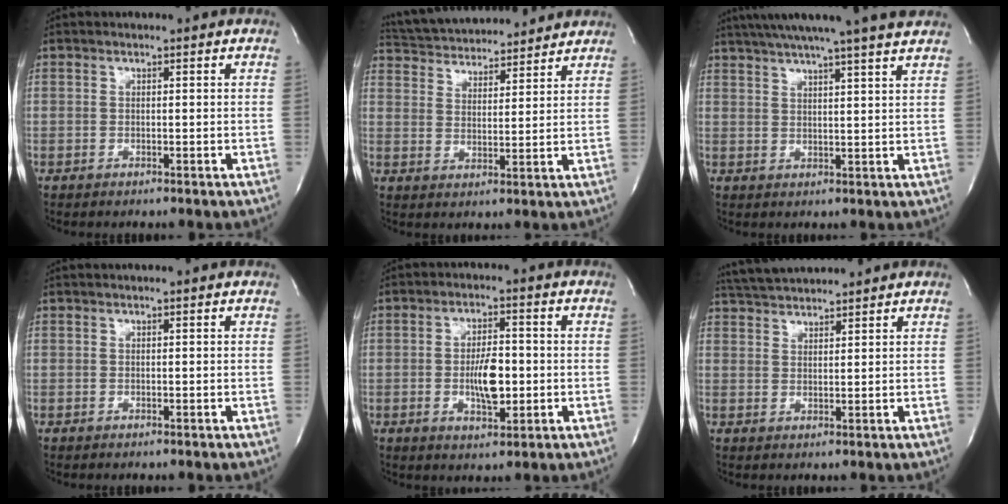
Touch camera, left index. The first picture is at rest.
{"total": 16.1, "force": [15.1, 3.2, 4.8], "torque": [-0.087, 0.032, 0.232]}
{"total": 16.8, "force": [14.7, -0.9, 8.2], "torque": [-0.143, 0.006, 0.196]}
{"total": 0.5, "force": [0.5, 0.0, 0.2], "torque": [0.000, 0.006, 0.007]}
{"total": 6.4, "force": [-1.0, 2.3, 5.9], "torque": [-0.109, -0.001, -0.013]}
{"total": 6.8, "force": [6.6, 0.3, 1.7], "torque": [-0.042, 0.032, 0.117]}